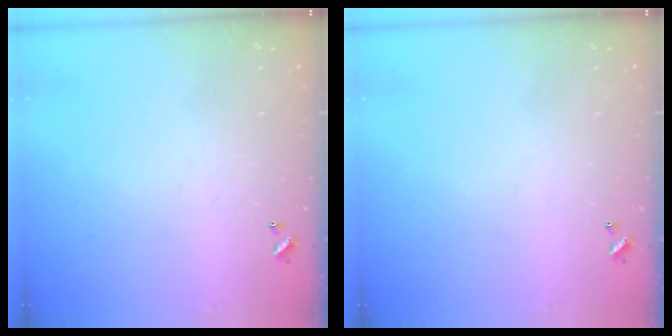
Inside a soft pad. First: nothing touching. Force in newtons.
{"total": 0.0}